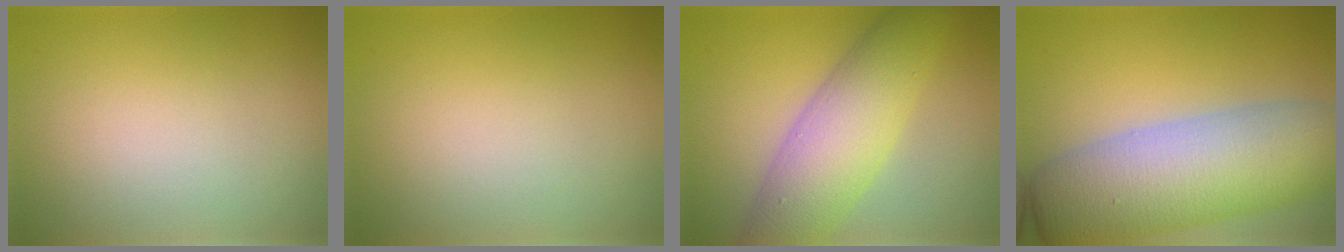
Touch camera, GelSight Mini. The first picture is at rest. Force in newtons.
{"total": 0.0}
{"total": 7.3, "press": 7.3, "slide": 0.2}
{"total": 12.3, "press": 12.2, "slide": 0.9}